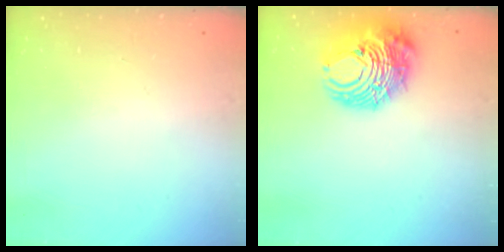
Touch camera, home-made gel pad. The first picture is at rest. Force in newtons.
{"total": 12.0, "press": 11.9, "slide": 1.5}